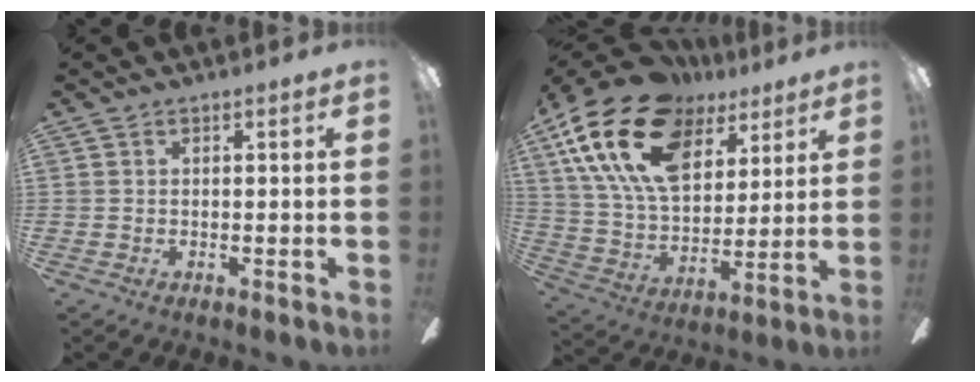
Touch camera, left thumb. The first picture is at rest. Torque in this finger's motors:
{"motor_torque": [0.65, 0.80, 1.98, -0.79, 0.62]}